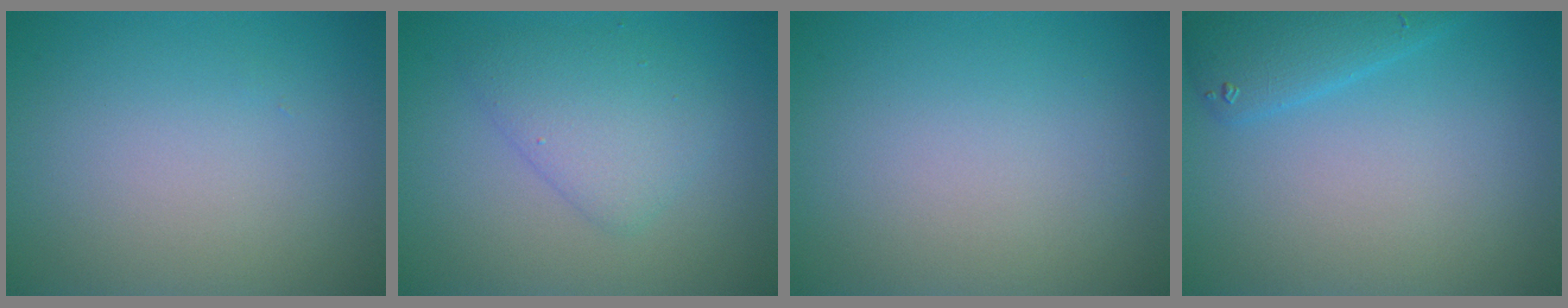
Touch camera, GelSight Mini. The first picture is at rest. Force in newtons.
{"total": 3.1, "press": 3.1, "slide": 0.1}
{"total": 0.0}
{"total": 2.9, "press": 2.9, "slide": 0.2}